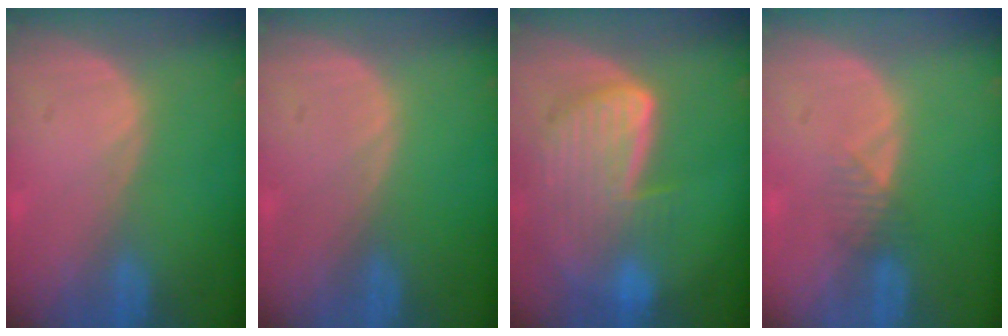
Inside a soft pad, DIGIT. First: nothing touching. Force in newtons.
{"total": 0.0}
{"total": 9.3, "press": 8.1, "slide": 4.6}
{"total": 1.9, "press": 1.6, "slide": 1.0}